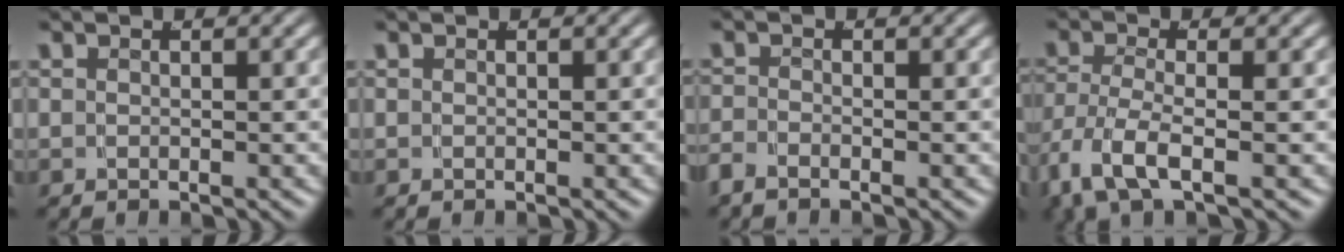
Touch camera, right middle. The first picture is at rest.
{"total": 0.0}
{"total": 1.4, "force": [-1.1, 0.7, 0.5], "torque": [-0.010, -0.003, -0.025]}
{"total": 4.2, "force": [-1.2, 2.2, 3.4], "torque": [-0.091, -0.022, -0.013]}